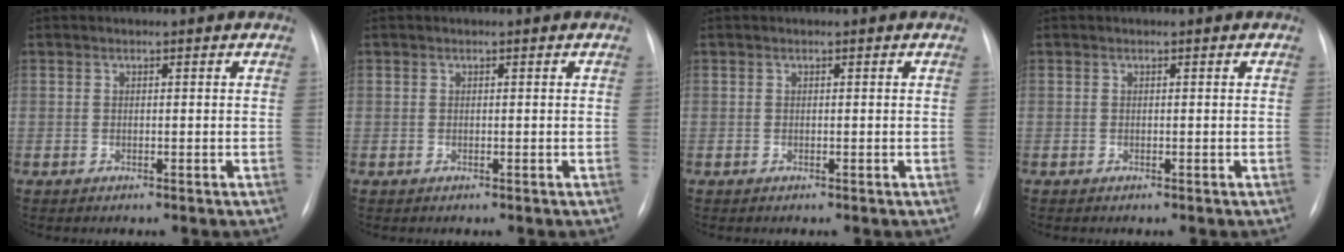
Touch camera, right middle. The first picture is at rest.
{"total": 0.0}
{"total": 0.0}
{"total": 0.0}